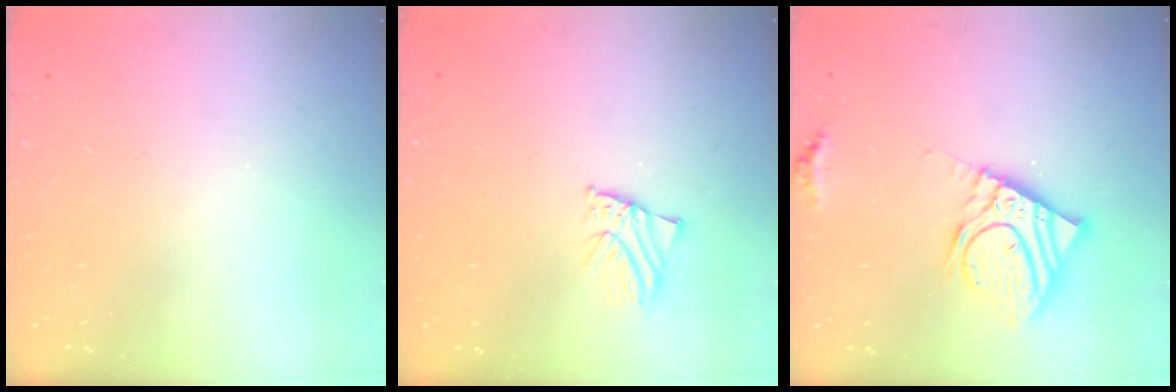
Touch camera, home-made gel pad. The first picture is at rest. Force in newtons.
{"total": 1.9, "press": 1.9, "slide": 0.0}
{"total": 14.3, "press": 14.1, "slide": 2.5}